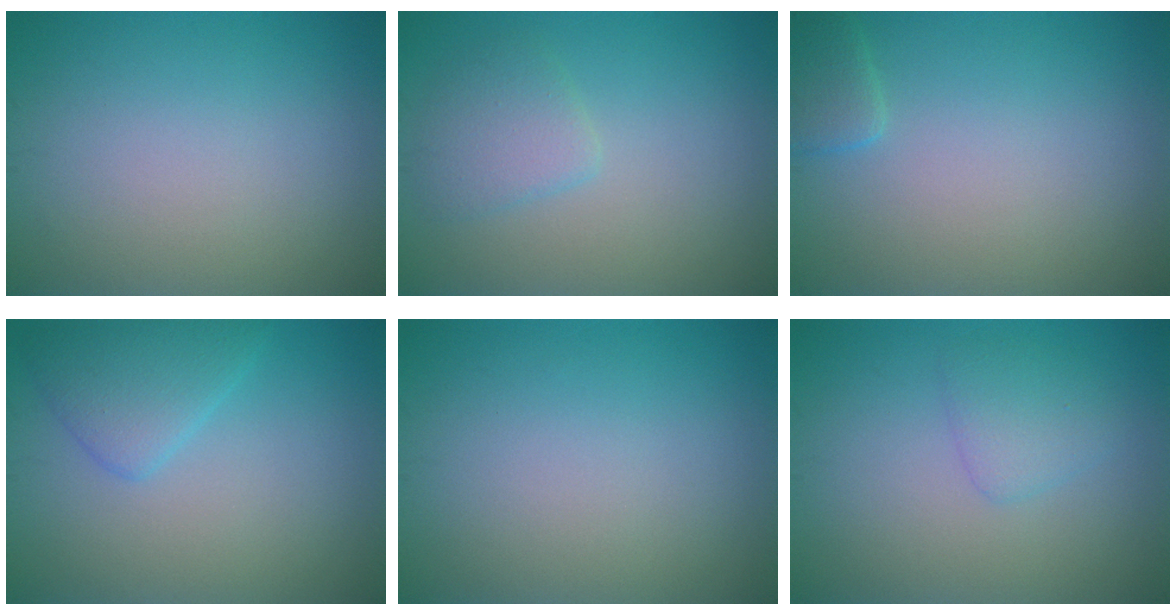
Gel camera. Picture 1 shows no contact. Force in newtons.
{"total": 2.4, "press": 2.4, "slide": 0.3}
{"total": 1.7, "press": 1.7, "slide": 0.2}
{"total": 2.3, "press": 2.3, "slide": 0.0}
{"total": 0.0}
{"total": 1.9, "press": 1.9, "slide": 0.2}